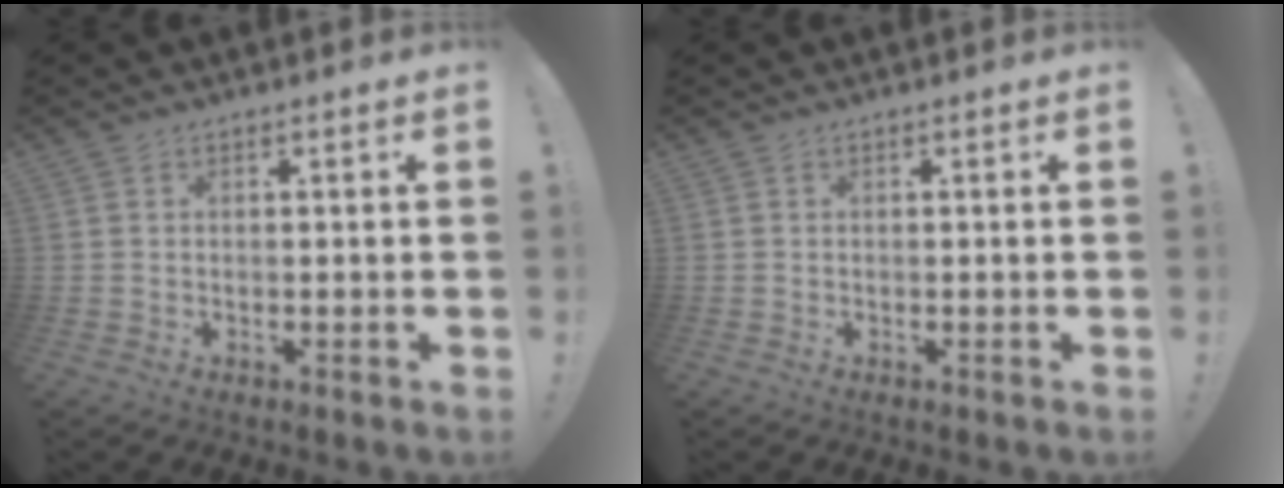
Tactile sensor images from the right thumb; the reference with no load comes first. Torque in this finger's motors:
{"motor_torque": [0.00, 0.00, 0.00, 0.00, 0.00]}